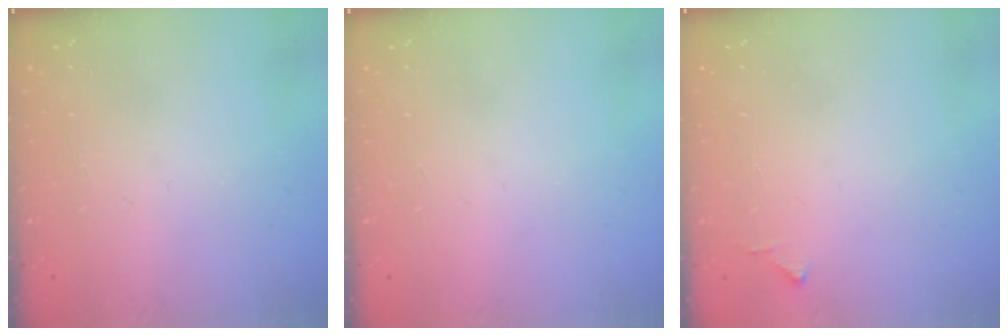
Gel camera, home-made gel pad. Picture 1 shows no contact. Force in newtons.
{"total": 0.0}
{"total": 3.4, "press": 3.4, "slide": 0.4}